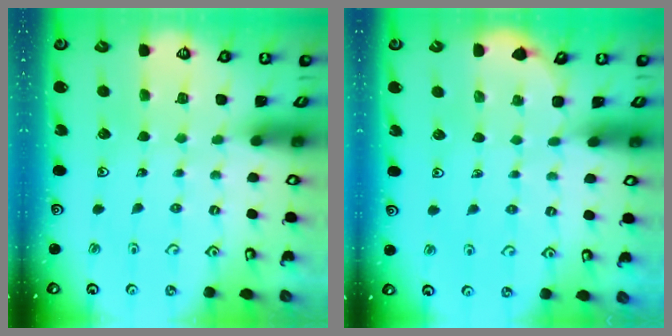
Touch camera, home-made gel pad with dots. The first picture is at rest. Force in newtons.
{"total": 3.0, "press": 3.0, "slide": 0.3}